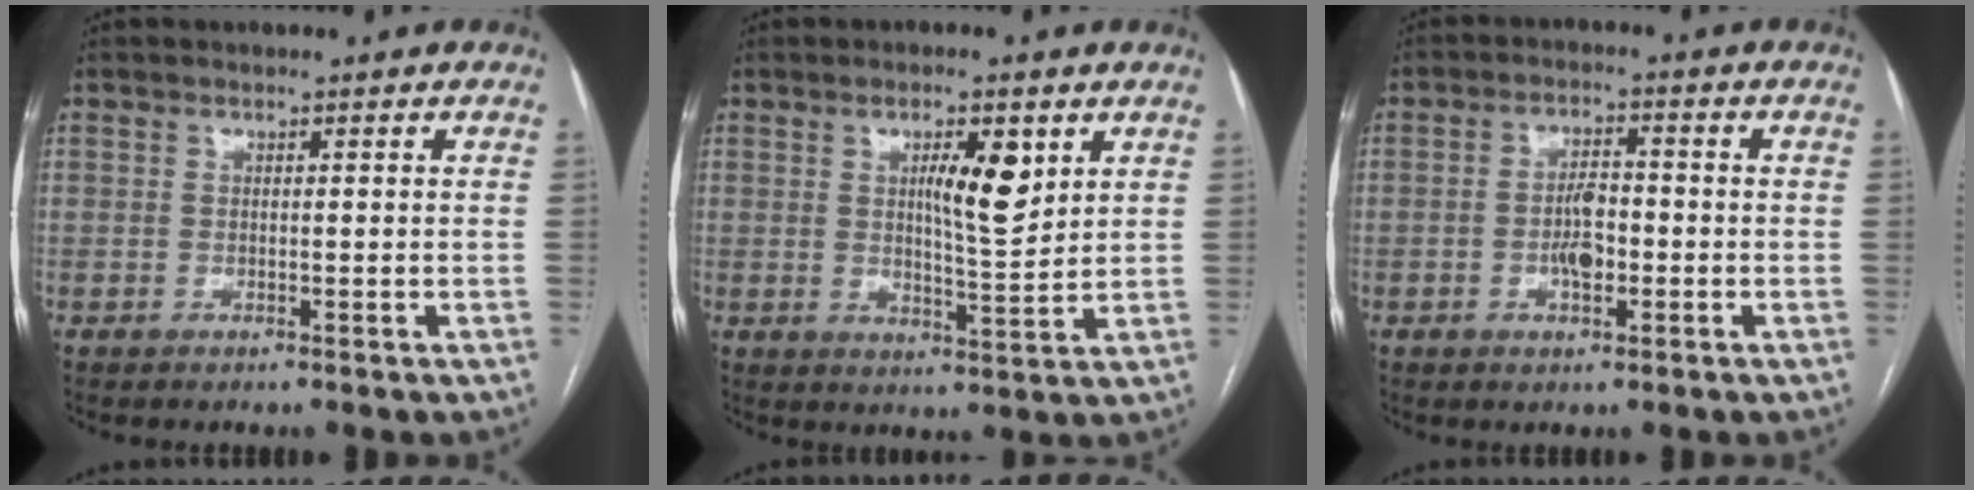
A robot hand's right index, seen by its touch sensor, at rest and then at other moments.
{"total": 6.8, "force": [2.6, 1.3, 6.1], "torque": [-0.100, -0.002, 0.044]}
{"total": 4.6, "force": [-1.1, 1.9, 4.1], "torque": [-0.076, 0.004, -0.019]}